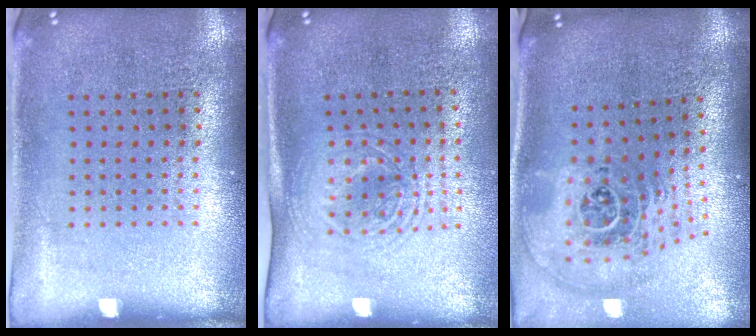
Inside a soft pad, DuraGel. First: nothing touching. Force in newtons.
{"total": 1.7, "press": 1.4, "slide": 1.1}
{"total": 2.8, "press": 1.9, "slide": 2.0}